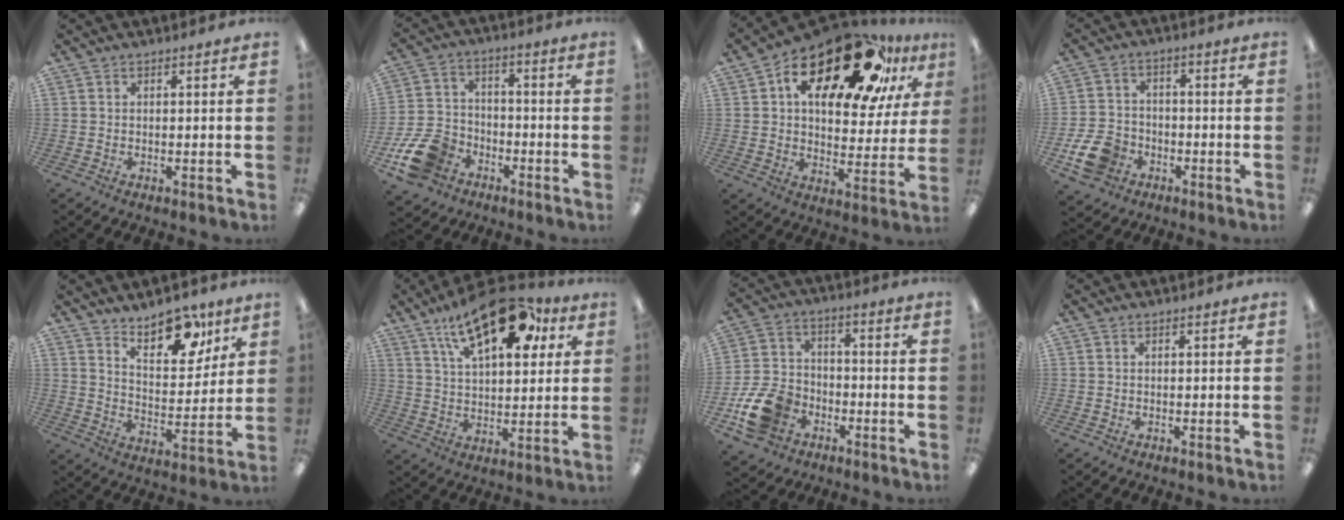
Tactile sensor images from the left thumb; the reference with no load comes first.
{"total": 12.6, "force": [-6.9, 8.8, 5.8], "torque": [-0.133, 0.049, -0.125]}
{"total": 24.9, "force": [14.7, 11.5, 16.5], "torque": [-0.260, -0.074, 0.245]}
{"total": 9.5, "force": [-4.2, 7.2, 4.6], "torque": [-0.106, 0.030, -0.074]}
{"total": 14.0, "force": [10.5, 6.4, 6.6], "torque": [-0.073, -0.070, 0.184]}
{"total": 20.2, "force": [11.7, 9.4, 13.6], "torque": [-0.200, -0.051, 0.193]}
{"total": 13.0, "force": [-6.1, 9.5, 6.6], "torque": [-0.151, 0.043, -0.108]}
{"total": 0.0}